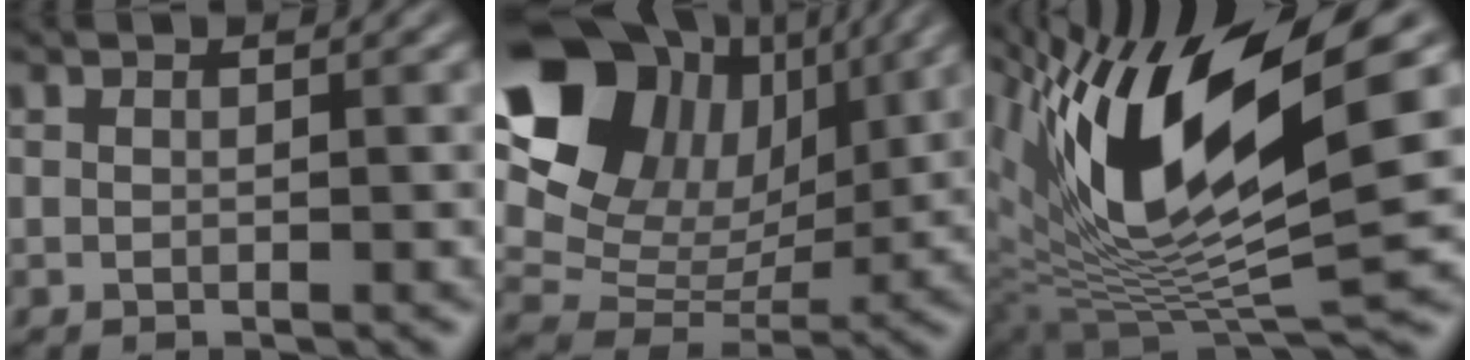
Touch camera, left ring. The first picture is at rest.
{"total": 12.8, "force": [5.5, 9.3, 6.9], "torque": [-0.163, 0.033, 0.112]}
{"total": 12.5, "force": [3.9, 3.9, 11.2], "torque": [-0.222, 0.001, 0.079]}